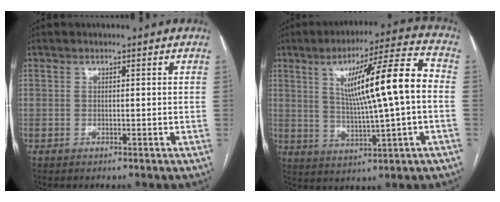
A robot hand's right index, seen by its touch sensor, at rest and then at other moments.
{"total": 14.5, "force": [1.5, 0.4, 14.4], "torque": [-0.231, 0.014, 0.026]}